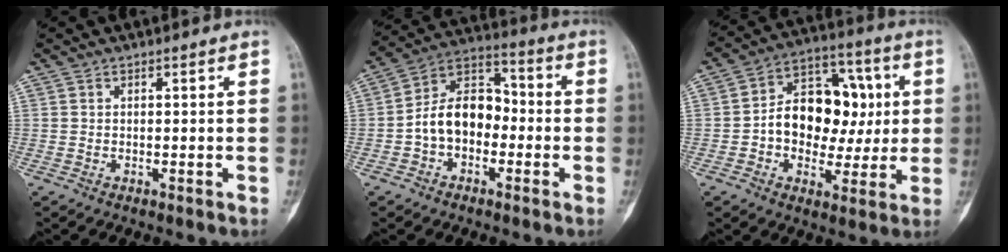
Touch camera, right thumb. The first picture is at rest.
{"total": 11.9, "force": [-2.3, 8.4, 8.2], "torque": [-0.119, 0.048, -0.054]}
{"total": 16.4, "force": [0.5, 11.8, 11.4], "torque": [-0.126, 0.033, 0.006]}